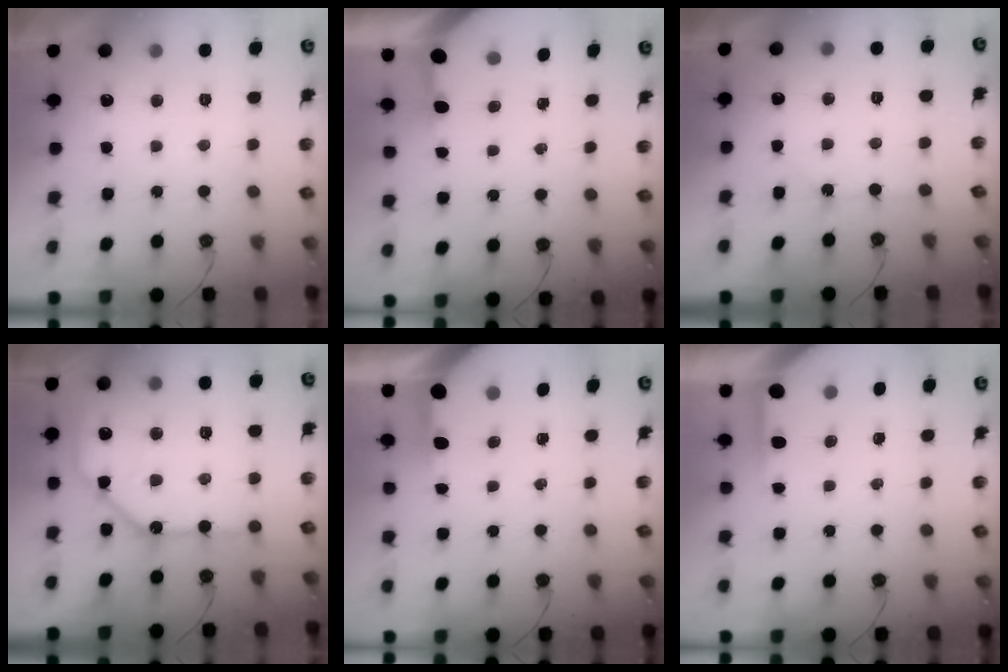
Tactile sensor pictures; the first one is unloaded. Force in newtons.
{"total": 3.5, "press": 3.5, "slide": 0.4}
{"total": 1.9, "press": 1.8, "slide": 0.4}
{"total": 15.0, "press": 14.9, "slide": 1.7}
{"total": 4.2, "press": 4.2, "slide": 0.4}
{"total": 4.0, "press": 3.9, "slide": 0.3}